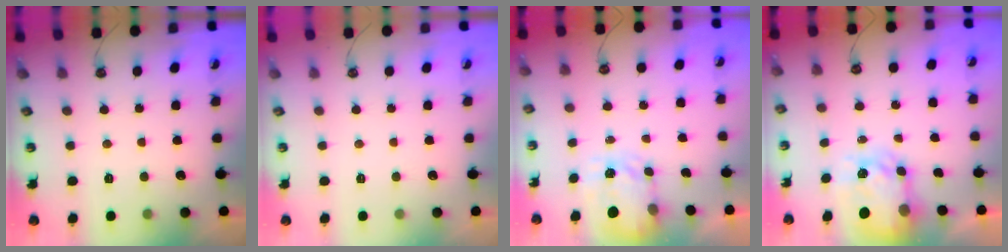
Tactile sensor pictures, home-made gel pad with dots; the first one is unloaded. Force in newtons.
{"total": 0.0}
{"total": 3.6, "press": 3.6, "slide": 0.4}
{"total": 6.0, "press": 6.0, "slide": 0.6}